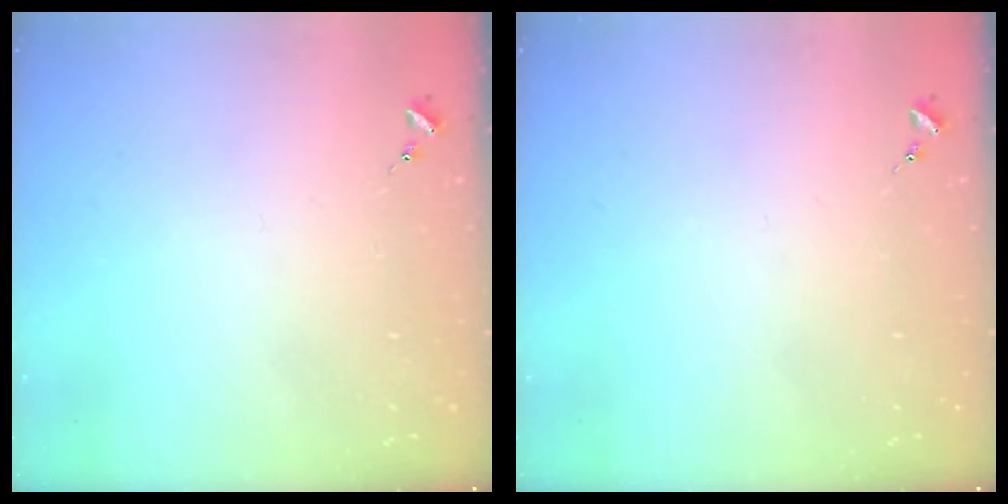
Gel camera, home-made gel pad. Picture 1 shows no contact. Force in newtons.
{"total": 0.0}